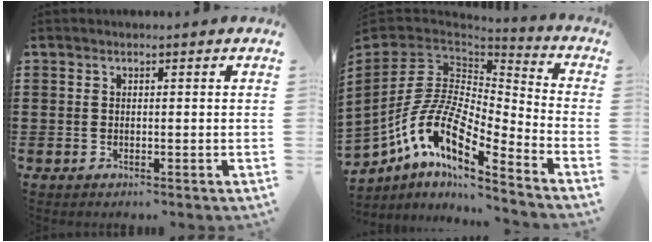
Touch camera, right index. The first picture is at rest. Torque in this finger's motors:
{"motor_torque": [2.14, 0.00, 0.38, 0.21]}